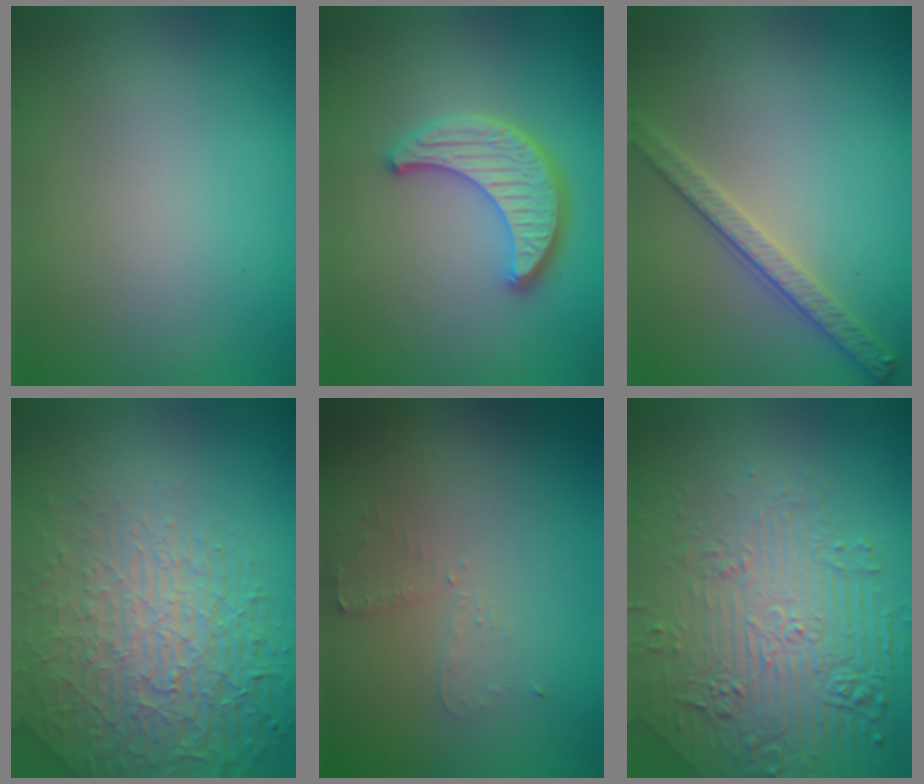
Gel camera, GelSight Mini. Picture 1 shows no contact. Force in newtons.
{"total": 4.7, "press": 3.9, "slide": 2.5}
{"total": 2.8, "press": 2.6, "slide": 1.0}
{"total": 8.9, "press": 6.0, "slide": 6.5}
{"total": 1.6, "press": 1.5, "slide": 0.2}
{"total": 8.6, "press": 6.0, "slide": 6.1}